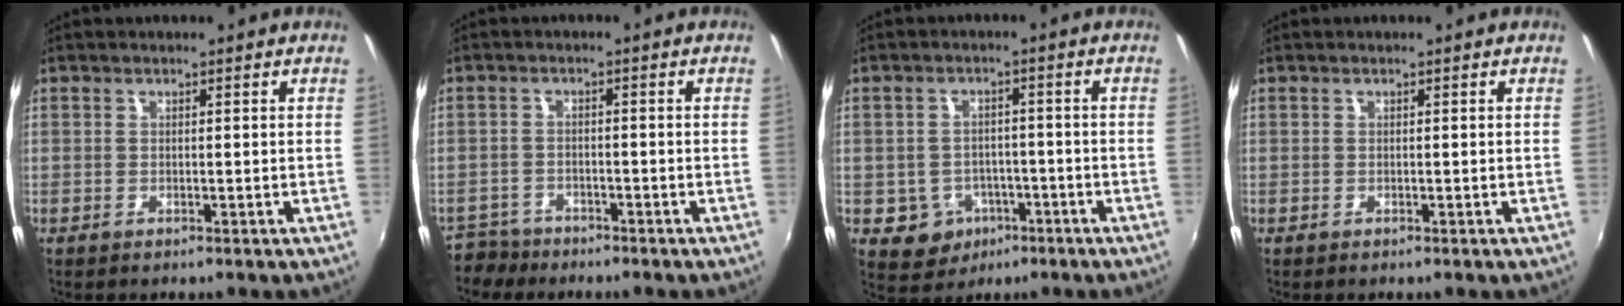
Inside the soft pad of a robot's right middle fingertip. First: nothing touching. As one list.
[{"total": 5.2, "force": [-4.5, 2.6, 0.6], "torque": [-0.029, -0.001, -0.083]}, {"total": 7.1, "force": [-3.1, 6.0, 2.1], "torque": [-0.057, 0.011, -0.026]}, {"total": 0.0}]